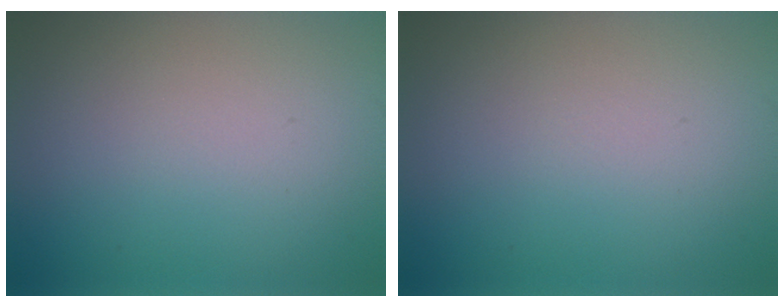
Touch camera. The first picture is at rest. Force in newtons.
{"total": 0.0}